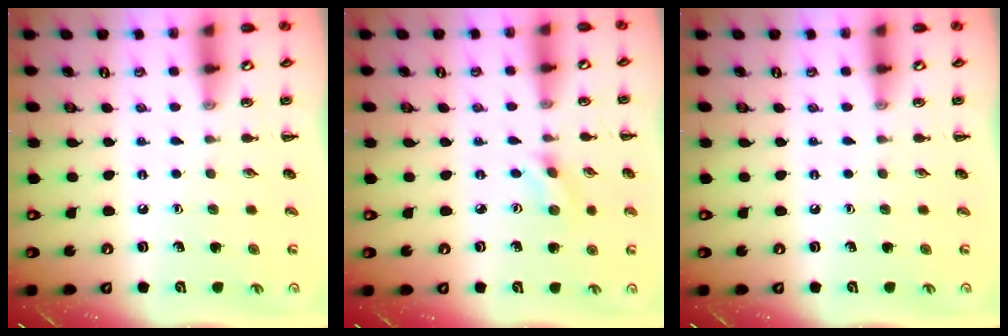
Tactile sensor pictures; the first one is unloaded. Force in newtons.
{"total": 1.9, "press": 1.7, "slide": 0.8}
{"total": 0.0}